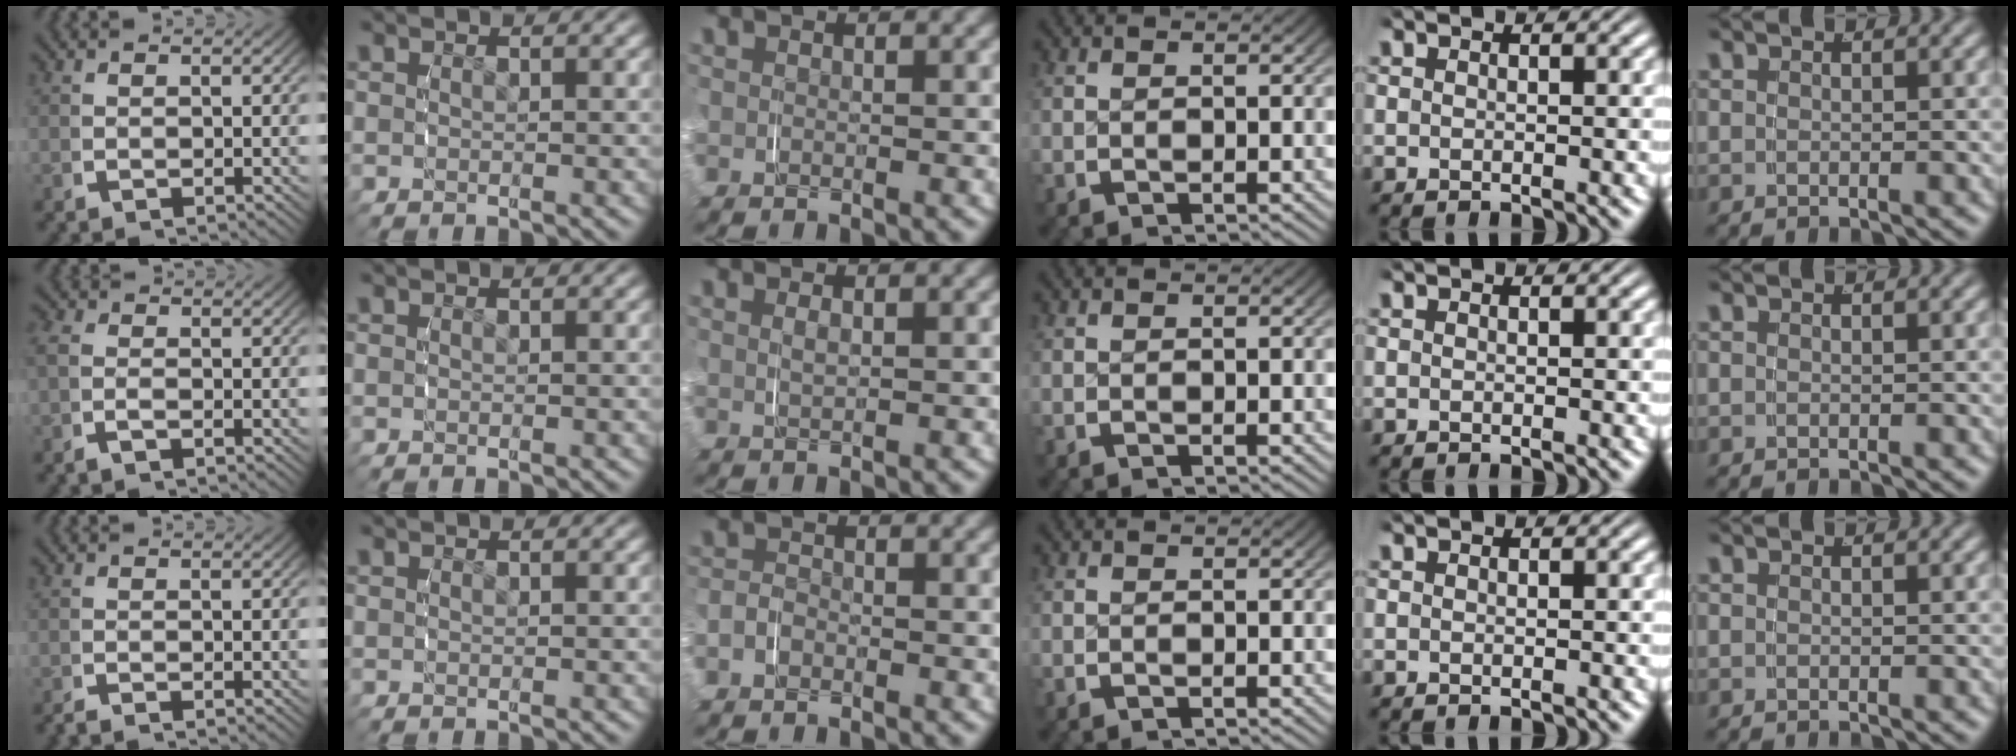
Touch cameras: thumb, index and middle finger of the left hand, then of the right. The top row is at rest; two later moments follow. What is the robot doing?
{"motion": "grasp_and_lifting", "object": "paper"}